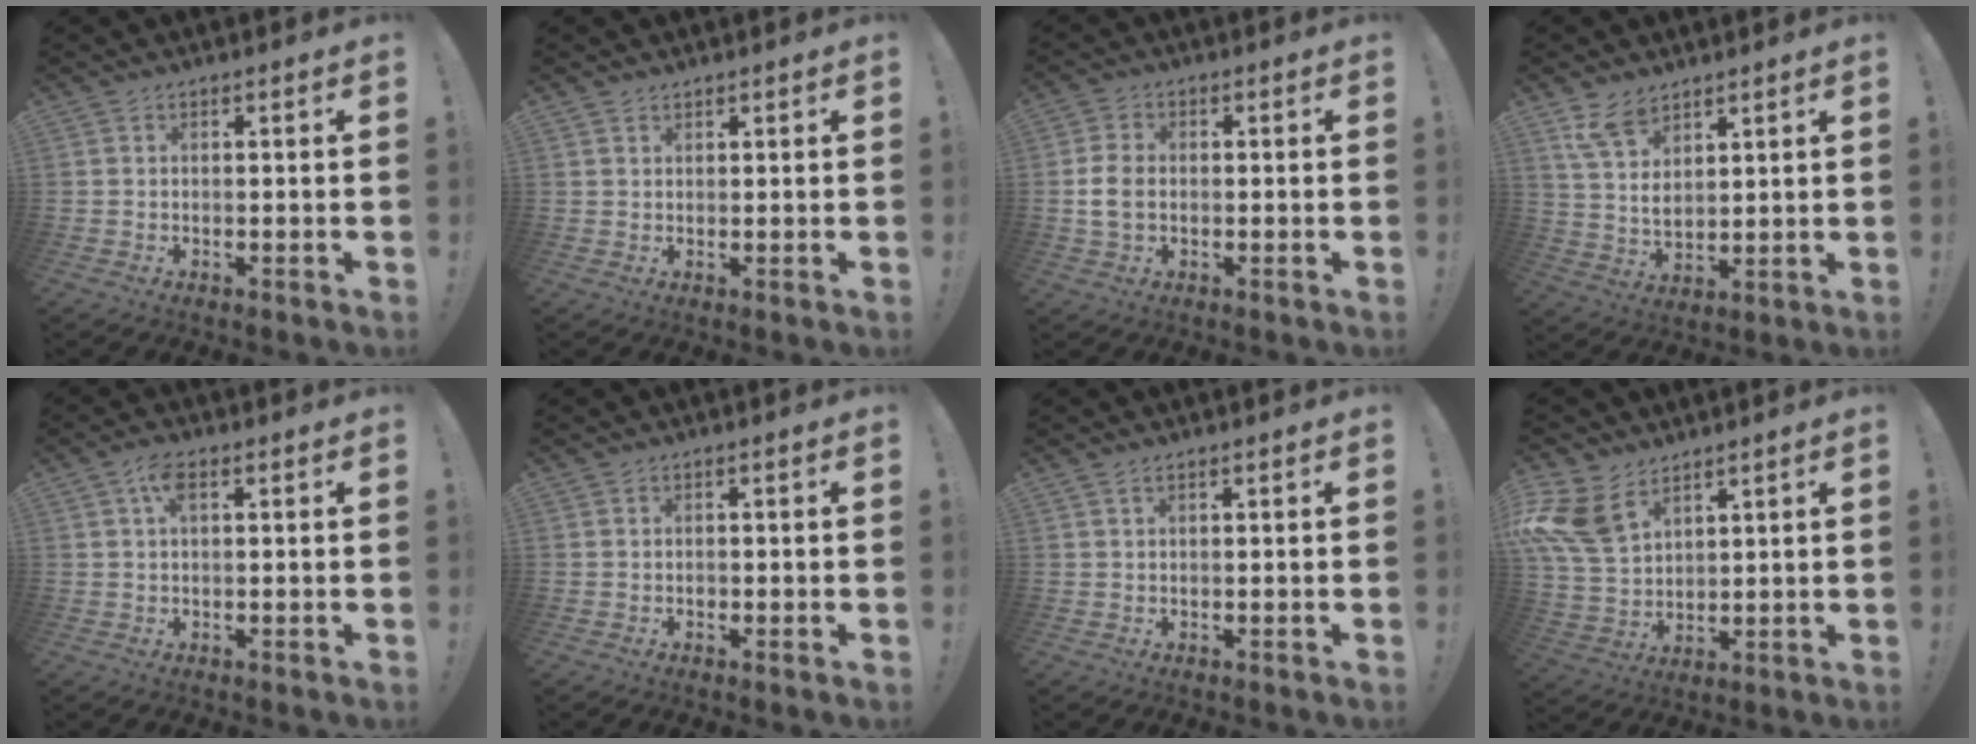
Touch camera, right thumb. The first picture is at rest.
{"total": 1.1, "force": [0.9, 0.5, 0.1], "torque": [-0.001, -0.002, 0.019]}
{"total": 6.4, "force": [-0.3, 4.5, 4.6], "torque": [-0.081, 0.005, -0.008]}
{"total": 9.0, "force": [6.5, 4.7, 4.0], "torque": [-0.081, -0.034, 0.129]}
{"total": 4.3, "force": [1.4, 2.1, 3.5], "torque": [-0.062, 0.005, 0.022]}
{"total": 0.6, "force": [-0.4, 0.5, 0.2], "torque": [-0.010, 0.004, -0.006]}
{"total": 1.0, "force": [0.6, 0.3, 0.7], "torque": [-0.022, 0.004, 0.013]}
{"total": 13.8, "force": [7.6, 8.8, 7.5], "torque": [-0.168, -0.034, 0.153]}